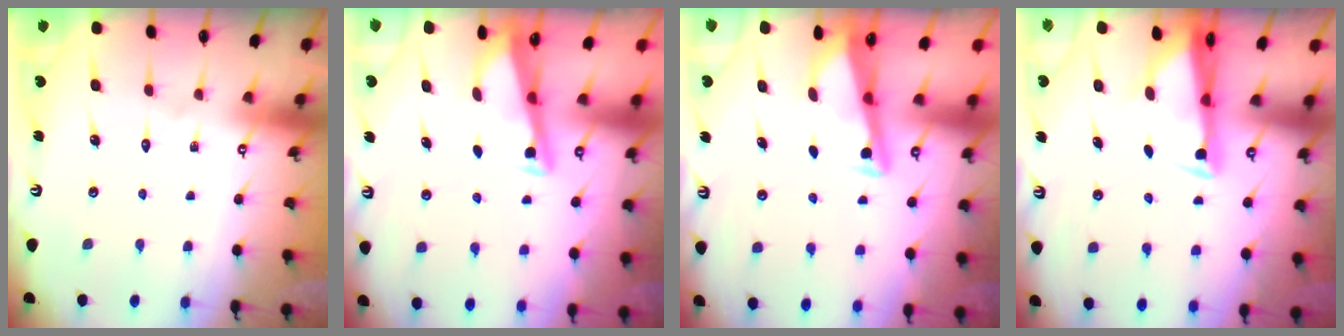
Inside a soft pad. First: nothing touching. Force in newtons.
{"total": 3.3, "press": 3.3, "slide": 0.3}
{"total": 3.4, "press": 3.4, "slide": 0.4}
{"total": 3.0, "press": 2.9, "slide": 0.9}